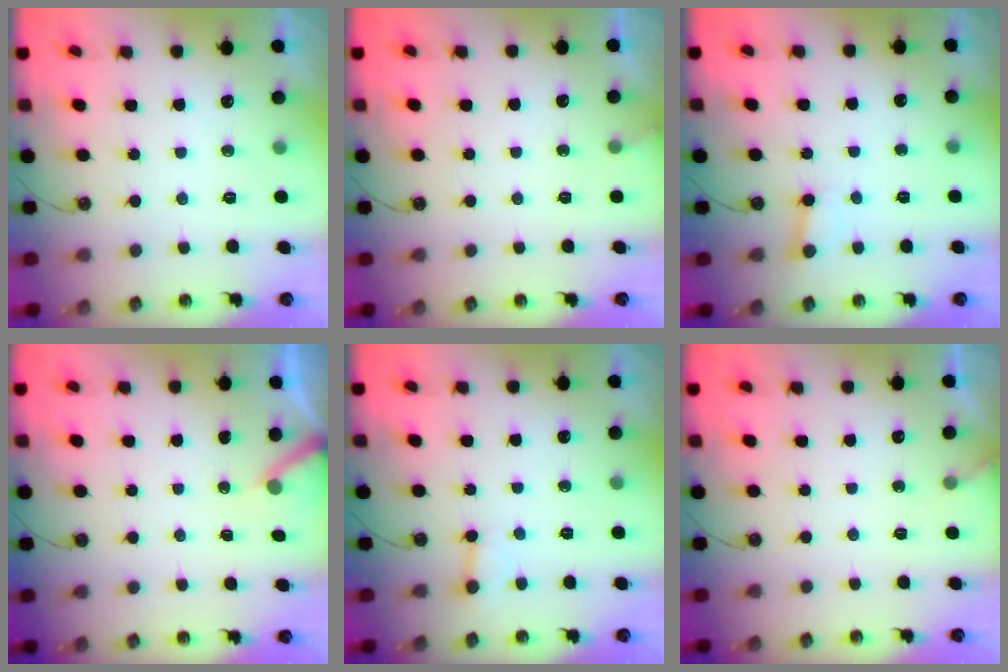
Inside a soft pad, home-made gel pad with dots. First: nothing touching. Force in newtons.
{"total": 2.8, "press": 2.8, "slide": 0.2}
{"total": 2.3, "press": 2.3, "slide": 0.2}
{"total": 3.5, "press": 3.5, "slide": 0.2}
{"total": 3.0, "press": 3.0, "slide": 0.3}
{"total": 3.6, "press": 3.6, "slide": 0.1}